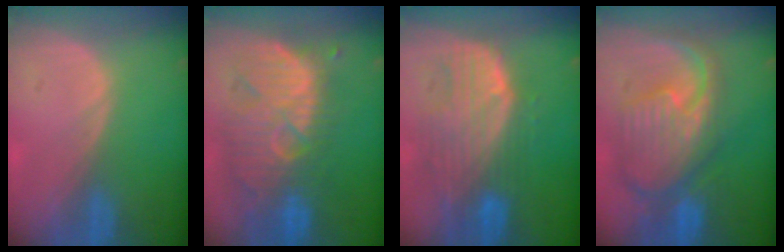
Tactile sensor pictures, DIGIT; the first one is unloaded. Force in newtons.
{"total": 11.8, "press": 10.9, "slide": 4.4}
{"total": 10.2, "press": 8.9, "slide": 5.1}
{"total": 11.8, "press": 10.2, "slide": 6.0}